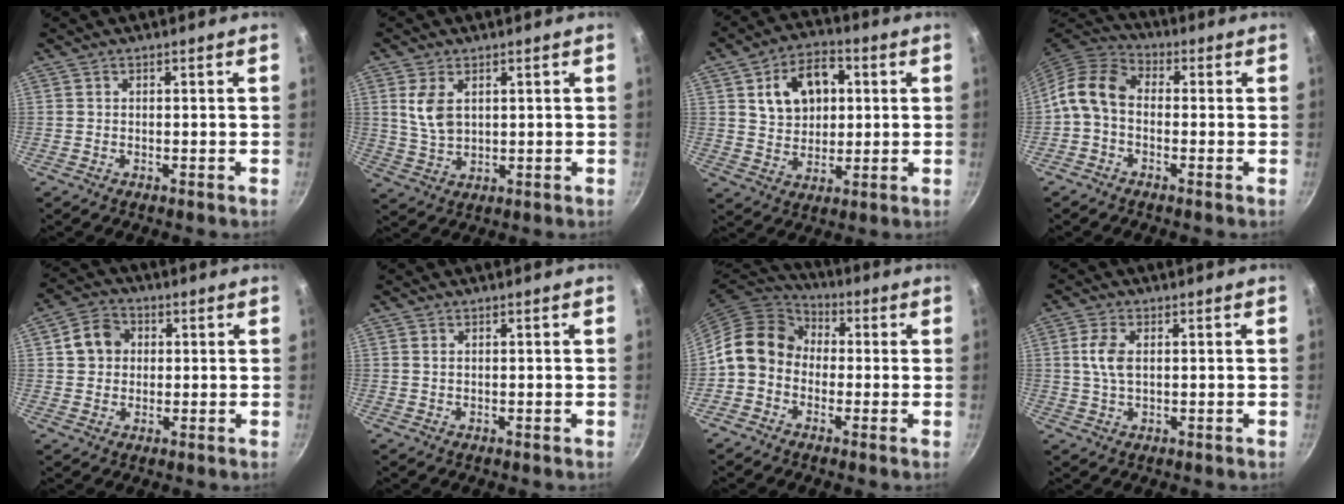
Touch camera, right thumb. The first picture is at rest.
{"total": 6.4, "force": [2.0, 3.9, 4.7], "torque": [-0.087, -0.015, 0.045]}
{"total": 12.6, "force": [3.2, 9.0, 8.2], "torque": [-0.103, 0.003, 0.052]}
{"total": 8.3, "force": [-1.2, 5.9, 5.8], "torque": [-0.109, 0.035, -0.041]}
{"total": 6.9, "force": [1.4, 6.0, 3.3], "torque": [-0.031, 0.013, 0.014]}
{"total": 0.6, "force": [0.2, 0.4, 0.4], "torque": [-0.009, 0.001, 0.006]}
{"total": 11.5, "force": [-0.2, 9.6, 6.4], "torque": [-0.080, 0.033, -0.028]}
{"total": 5.0, "force": [0.8, 2.8, 4.0], "torque": [-0.082, 0.004, 0.016]}